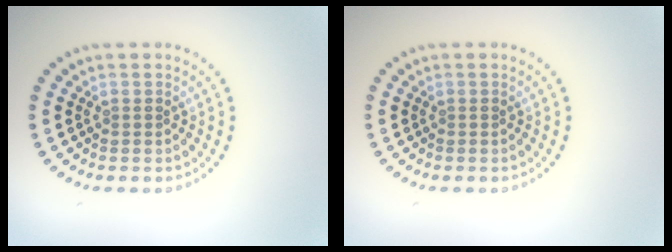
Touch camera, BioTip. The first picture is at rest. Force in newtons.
{"total": 0.0}